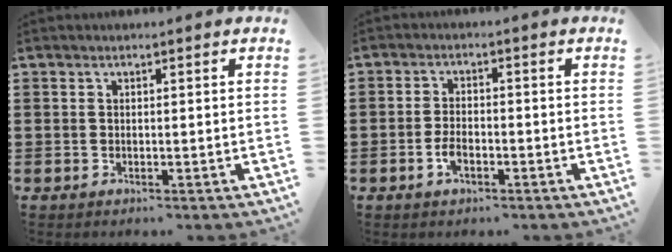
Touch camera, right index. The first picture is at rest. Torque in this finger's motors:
{"motor_torque": [1.02, 1.12, 0.05, 0.00]}